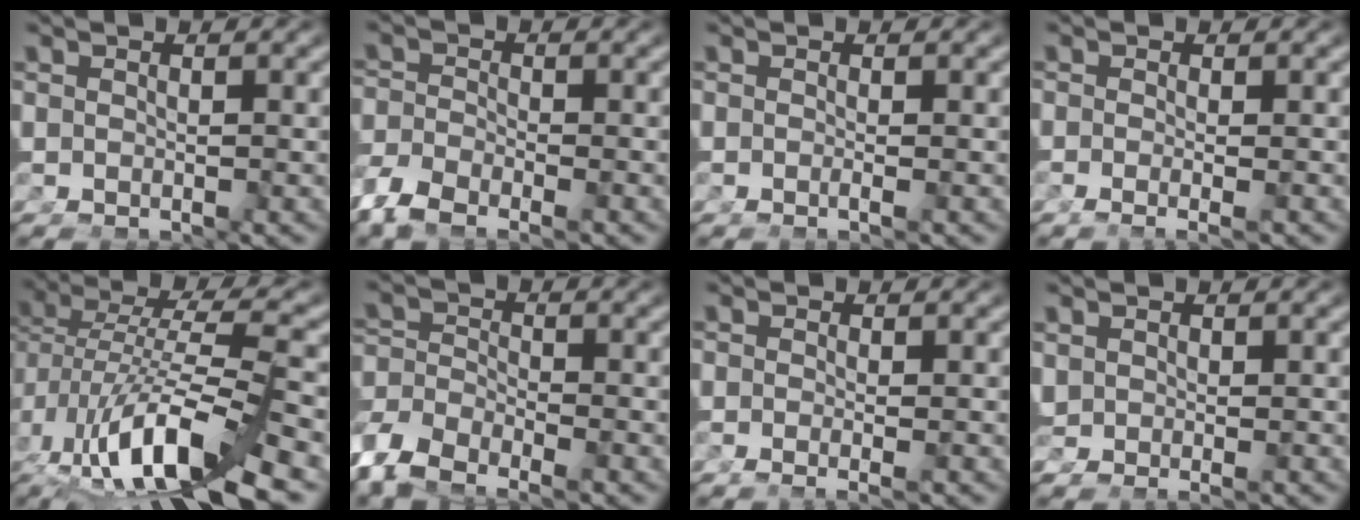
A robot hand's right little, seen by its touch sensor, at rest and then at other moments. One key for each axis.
{"total": 3.4, "fx": -2.7, "fy": 0.9, "fz": 1.8, "tx": -0.037, "ty": -0.021, "tz": -0.038}
{"total": 0.9, "fx": -0.4, "fy": -0.1, "fz": 0.8, "tx": -0.018, "ty": -0.003, "tz": -0.007}
{"total": 1.8, "fx": -1.2, "fy": -0.4, "fz": 1.3, "tx": -0.025, "ty": -0.011, "tz": -0.016}
{"total": 9.3, "fx": -3.1, "fy": 3.2, "fz": 8.1, "tx": -0.158, "ty": -0.026, "tz": -0.031}
{"total": 5.6, "fx": -3.4, "fy": 3.6, "fz": 2.6, "tx": -0.061, "ty": -0.032, "tz": -0.046}
{"total": 1.5, "fx": -0.9, "fy": -0.4, "fz": 1.1, "tx": -0.023, "ty": -0.013, "tz": -0.010}
{"total": 1.2, "fx": 0.1, "fy": 0.5, "fz": 1.0, "tx": -0.023, "ty": -0.010, "tz": 0.013}